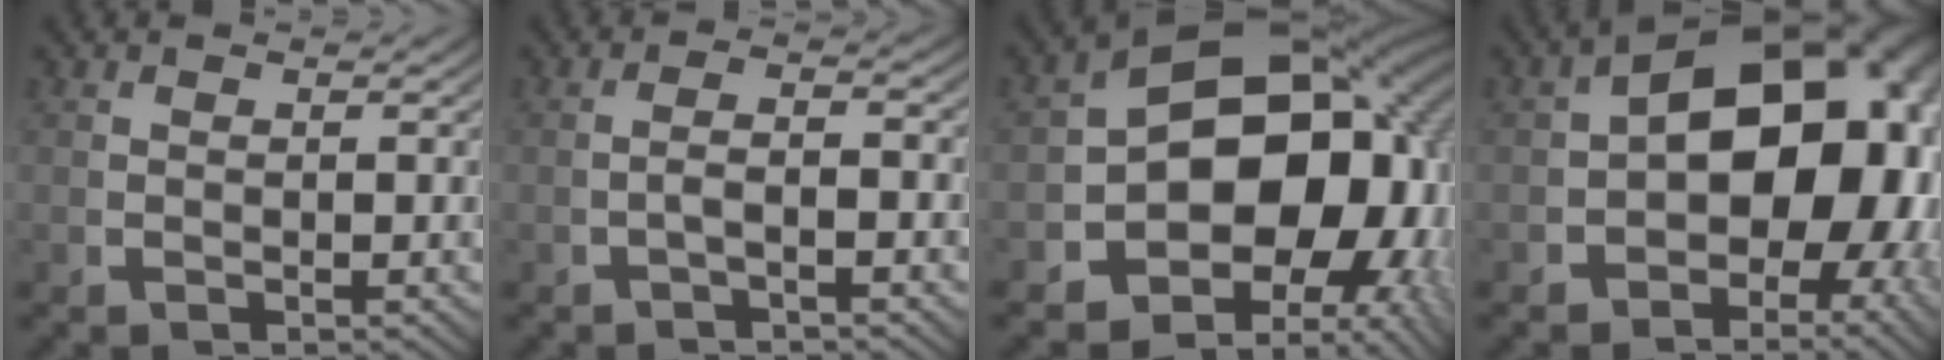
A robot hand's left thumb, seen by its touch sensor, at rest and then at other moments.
{"total": 2.0, "force": [-1.0, 0.5, 1.7], "torque": [-0.040, -0.002, -0.014]}
{"total": 24.2, "force": [0.5, 16.4, 17.7], "torque": [-0.260, -0.036, 0.005]}
{"total": 16.6, "force": [-0.1, 11.1, 12.4], "torque": [-0.178, -0.040, 0.012]}